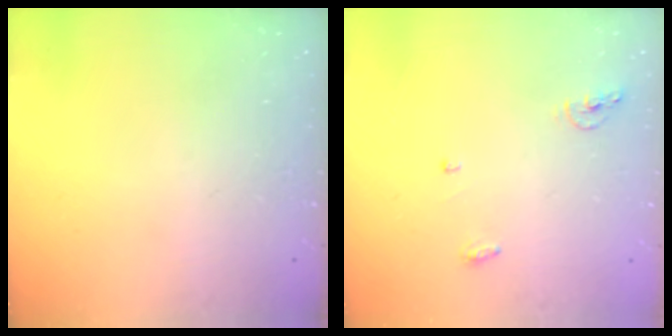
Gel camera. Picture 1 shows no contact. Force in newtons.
{"total": 4.8, "press": 4.7, "slide": 0.8}